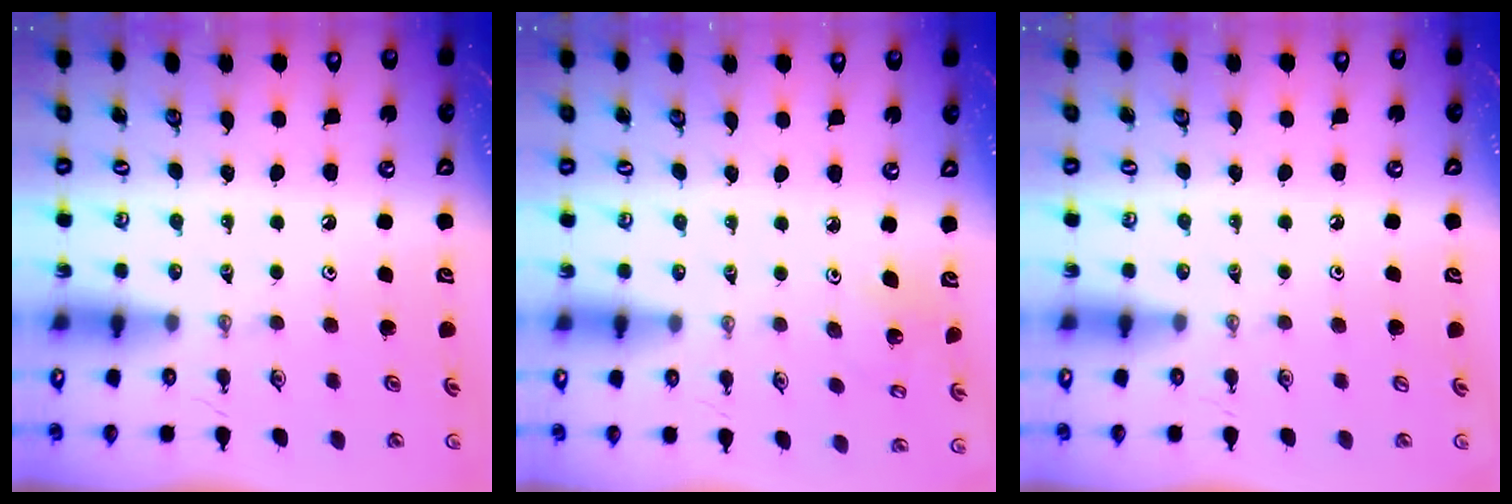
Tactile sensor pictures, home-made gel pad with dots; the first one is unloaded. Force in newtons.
{"total": 2.7, "press": 2.7, "slide": 0.2}
{"total": 0.7, "press": 0.1, "slide": 0.7}